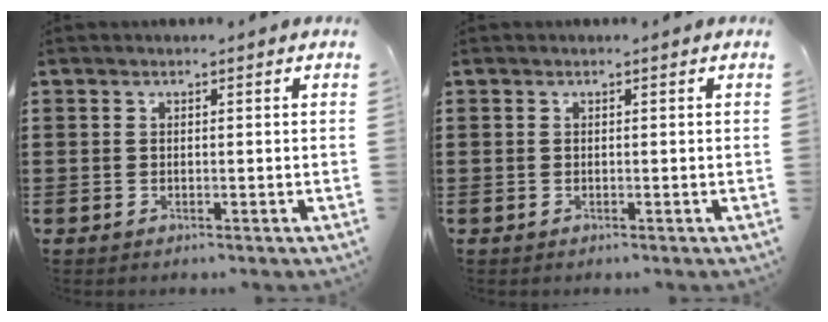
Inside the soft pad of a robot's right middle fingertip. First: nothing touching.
{"total": 0.0}